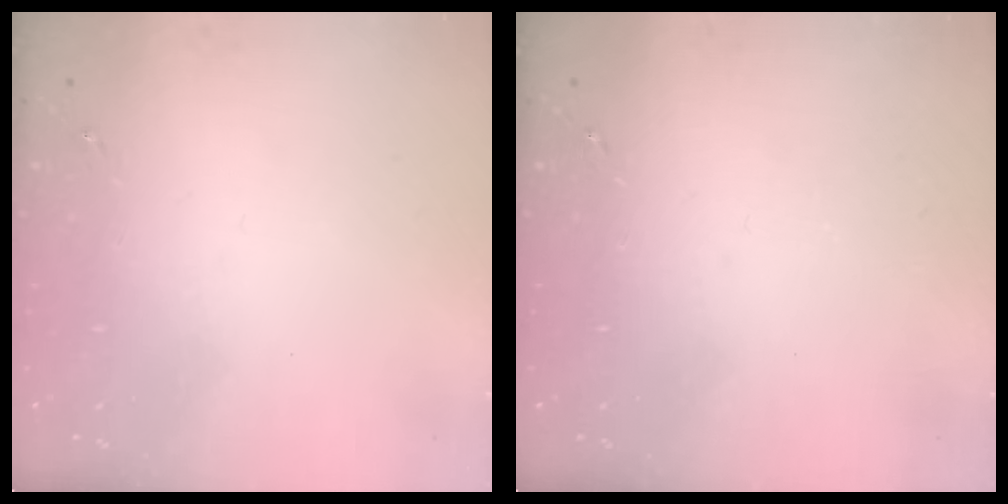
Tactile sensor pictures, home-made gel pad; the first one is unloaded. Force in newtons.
{"total": 0.0}